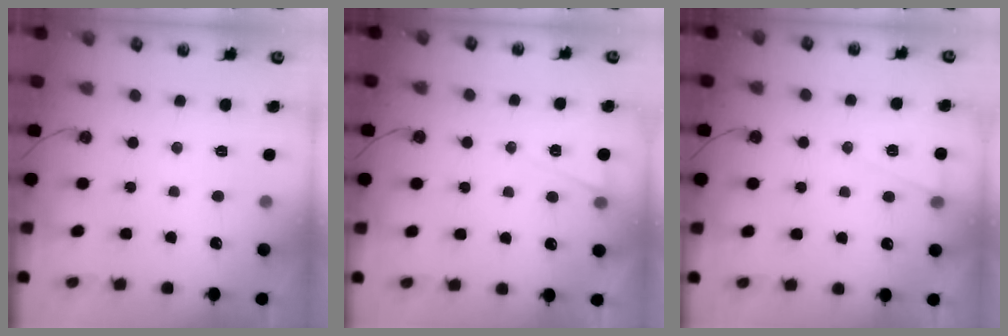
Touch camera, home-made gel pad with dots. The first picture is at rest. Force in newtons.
{"total": 5.2, "press": 3.1, "slide": 4.2}
{"total": 6.0, "press": 3.9, "slide": 4.5}